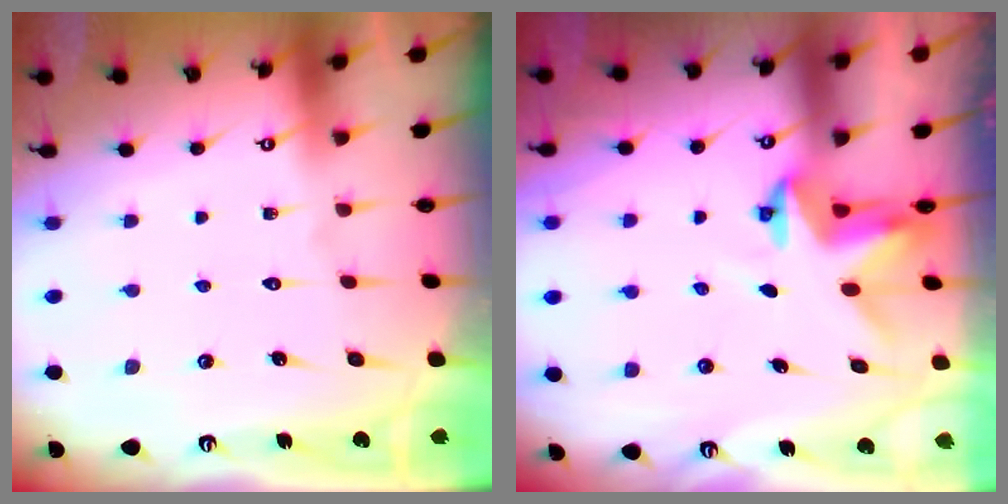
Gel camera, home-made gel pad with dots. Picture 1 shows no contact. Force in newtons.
{"total": 3.4, "press": 3.3, "slide": 0.3}